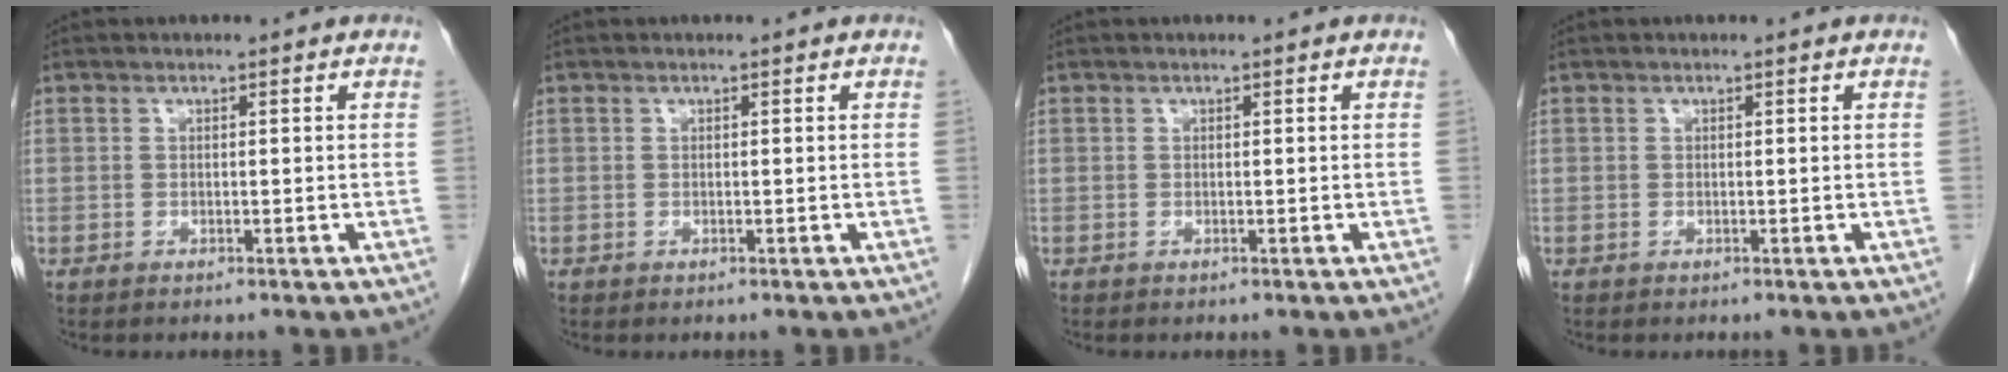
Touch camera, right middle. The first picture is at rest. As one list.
[{"total": 0.0}, {"total": 0.0}, {"total": 0.0}]